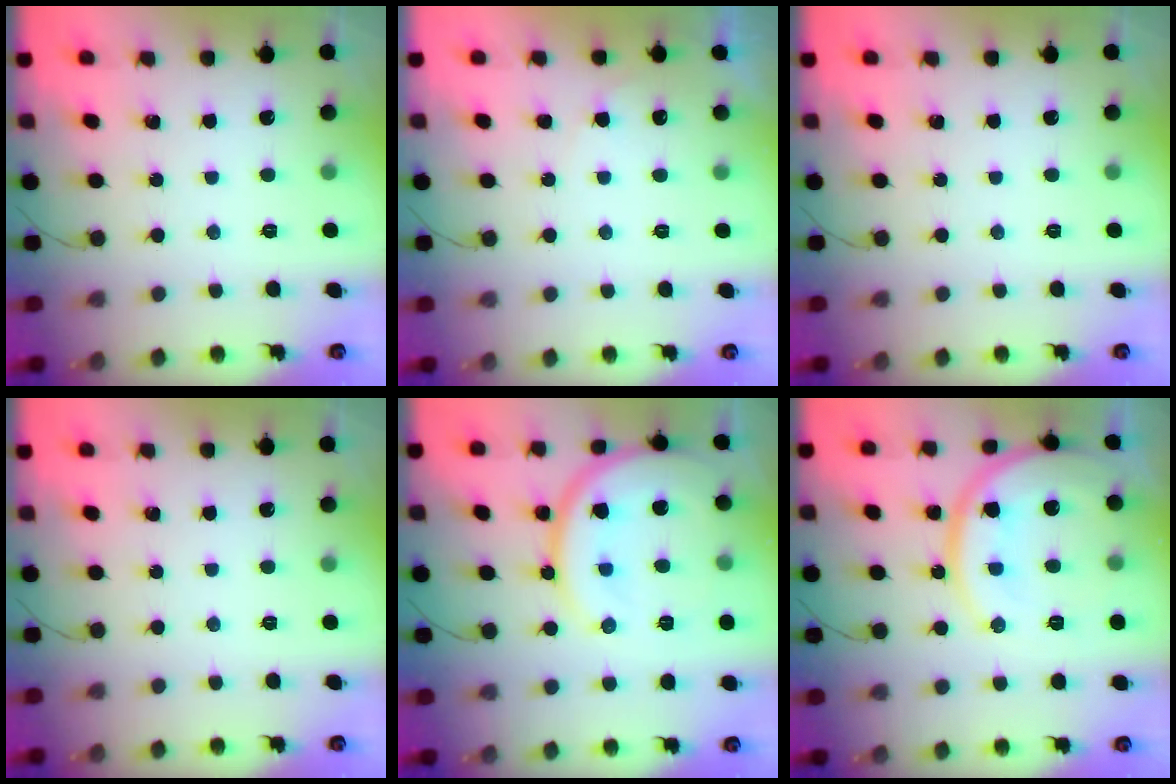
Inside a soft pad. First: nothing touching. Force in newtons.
{"total": 4.3, "press": 4.2, "slide": 1.0}
{"total": 0.0}
{"total": 0.0}
{"total": 16.4, "press": 16.3, "slide": 1.8}
{"total": 16.7, "press": 16.6, "slide": 1.6}